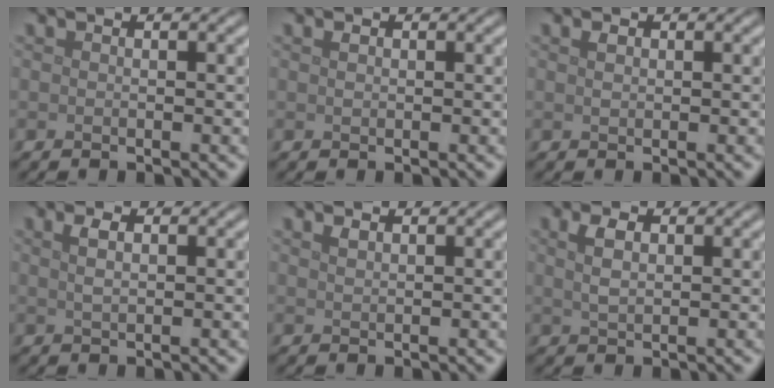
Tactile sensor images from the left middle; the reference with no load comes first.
{"total": 0.5, "force": [0.2, 0.4, 0.3], "torque": [-0.006, 0.000, 0.004]}
{"total": 0.8, "force": [0.3, 0.5, 0.5], "torque": [-0.011, -0.001, 0.007]}
{"total": 1.5, "force": [0.6, 0.6, 1.2], "torque": [-0.027, 0.001, 0.013]}
{"total": 0.7, "force": [0.6, 0.3, 0.4], "torque": [-0.008, -0.001, 0.013]}
{"total": 2.1, "force": [0.8, 1.1, 1.6], "torque": [-0.036, 0.001, 0.018]}